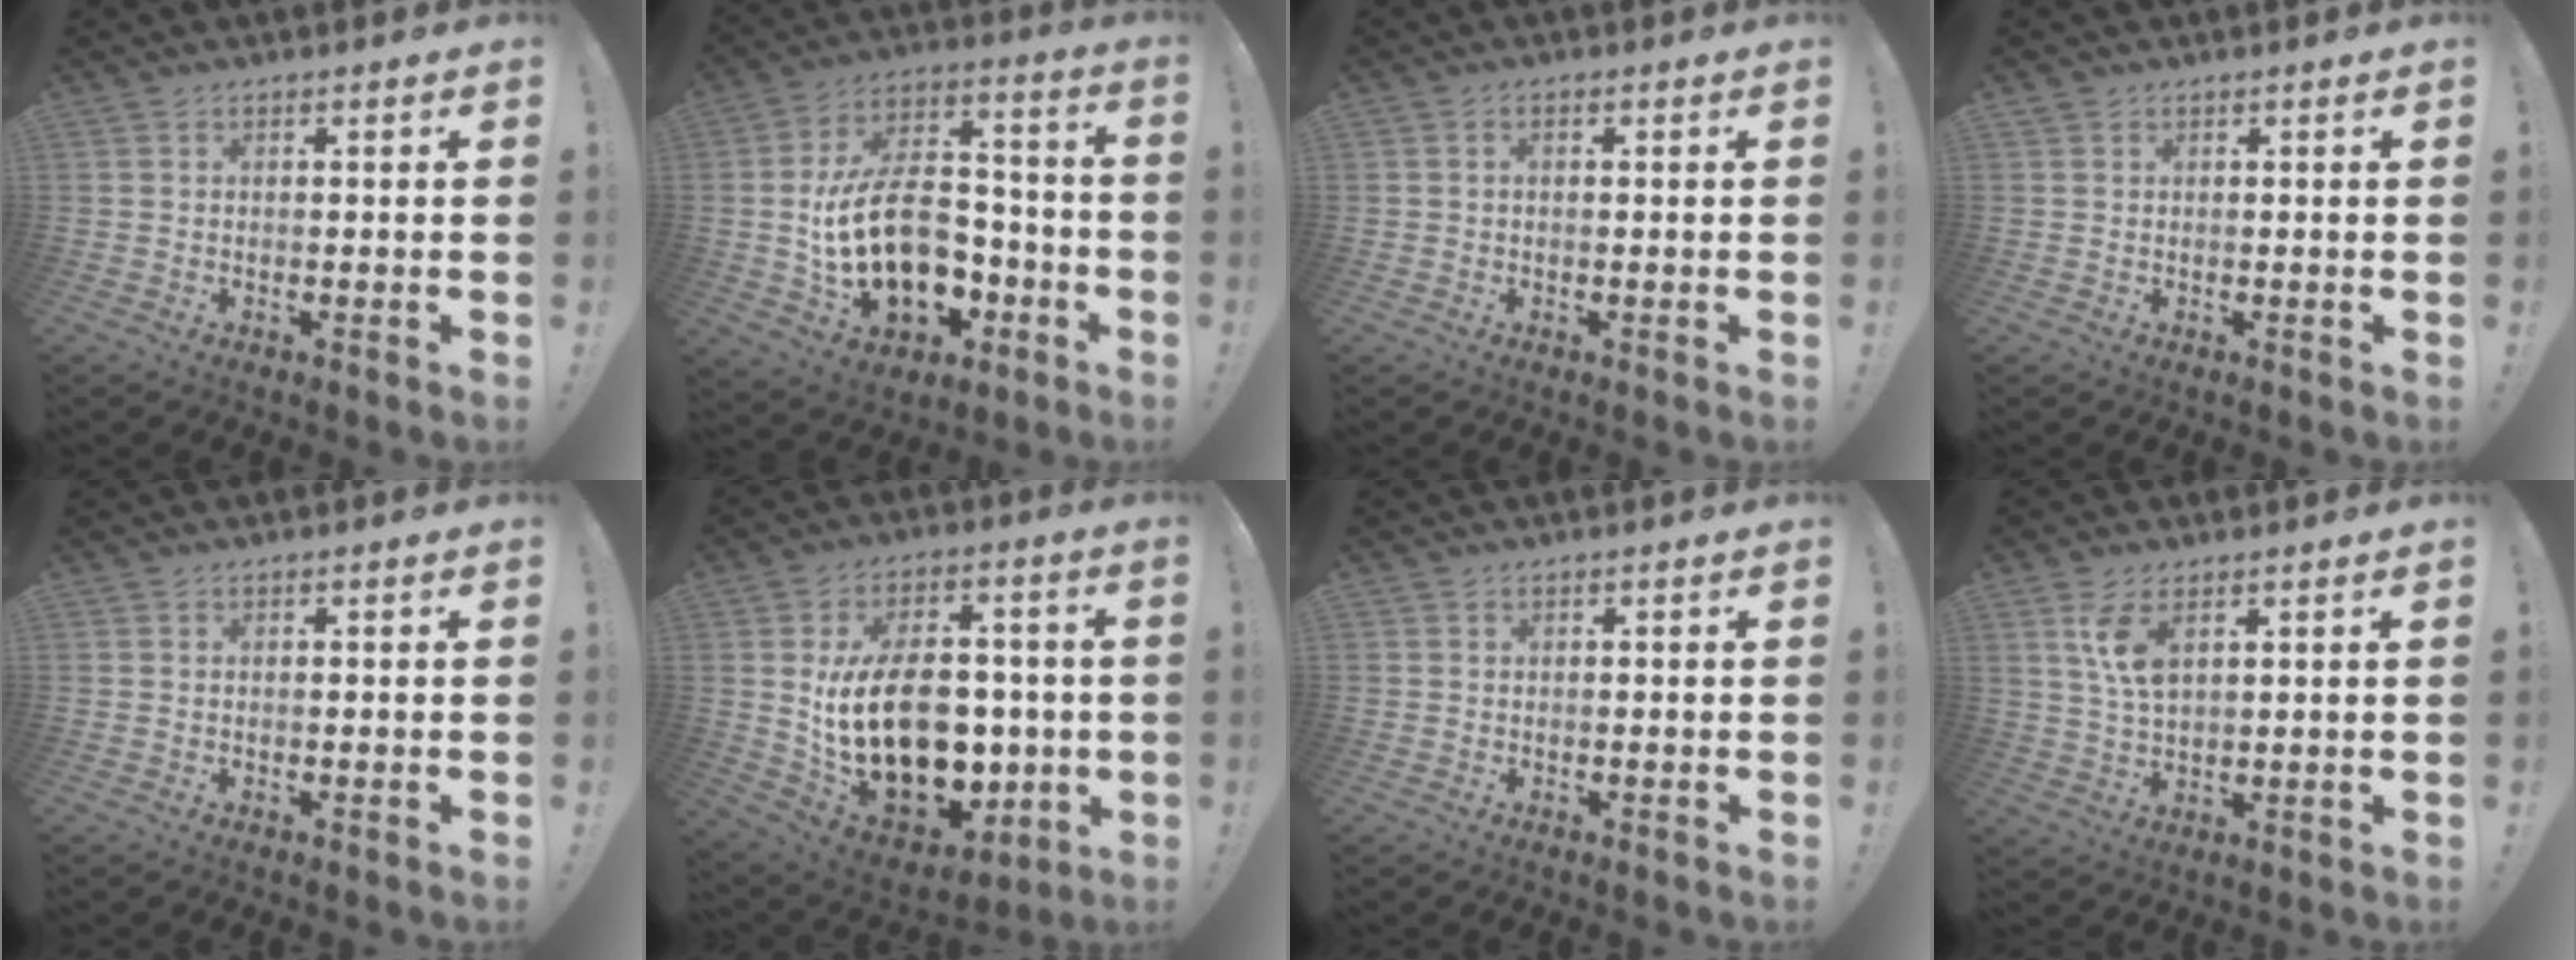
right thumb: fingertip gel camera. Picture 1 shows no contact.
{"total": 21.5, "force": [-4.0, 14.3, 15.5], "torque": [-0.273, 0.026, -0.056]}
{"total": 1.0, "force": [-0.3, 0.6, 0.7], "torque": [-0.014, 0.004, -0.005]}
{"total": 1.3, "force": [0.6, 1.1, 0.1], "torque": [0.006, -0.005, 0.009]}
{"total": 0.0}
{"total": 23.8, "force": [-0.7, 15.4, 18.1], "torque": [-0.321, -0.004, 0.008]}
{"total": 0.8, "force": [0.1, 0.7, 0.1], "torque": [-0.001, 0.000, 0.001]}
{"total": 7.6, "force": [3.2, 3.4, 5.9], "torque": [-0.113, -0.010, 0.056]}